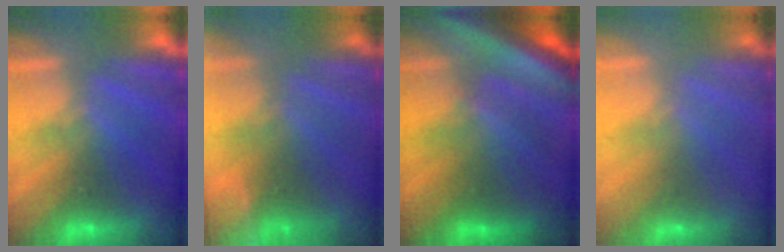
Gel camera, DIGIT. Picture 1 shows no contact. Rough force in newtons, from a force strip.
{"total": 6.0}
{"total": 7.5}
{"total": 2.1}